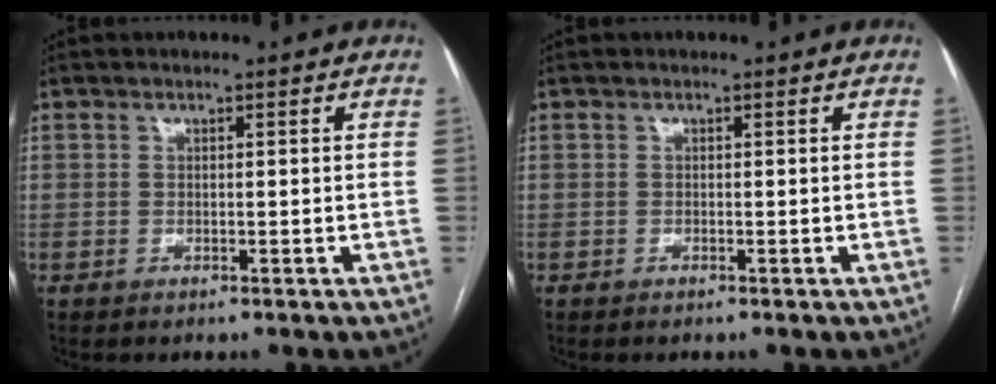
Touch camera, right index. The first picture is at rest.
{"total": 0.0}